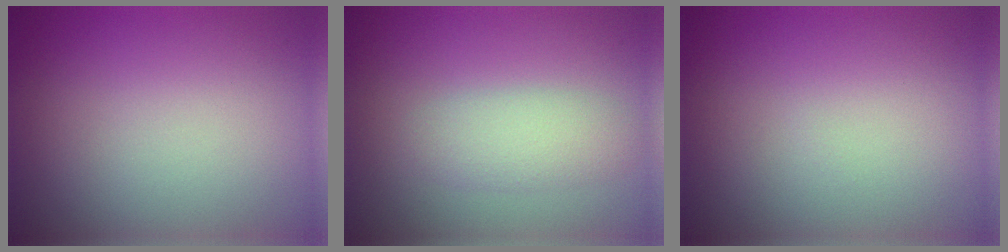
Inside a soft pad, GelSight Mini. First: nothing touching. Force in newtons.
{"total": 2.6, "press": 2.6, "slide": 0.1}
{"total": 0.0}